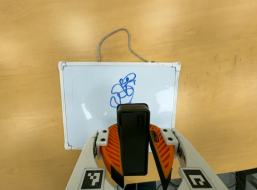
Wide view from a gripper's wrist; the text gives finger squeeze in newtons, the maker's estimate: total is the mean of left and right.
{"total": 8.0, "left": 8.1, "right": 7.9}